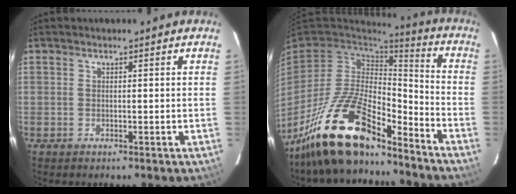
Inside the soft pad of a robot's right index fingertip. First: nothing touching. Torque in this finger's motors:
{"motor_torque": [1.08, -1.06, 1.05, 0.21]}